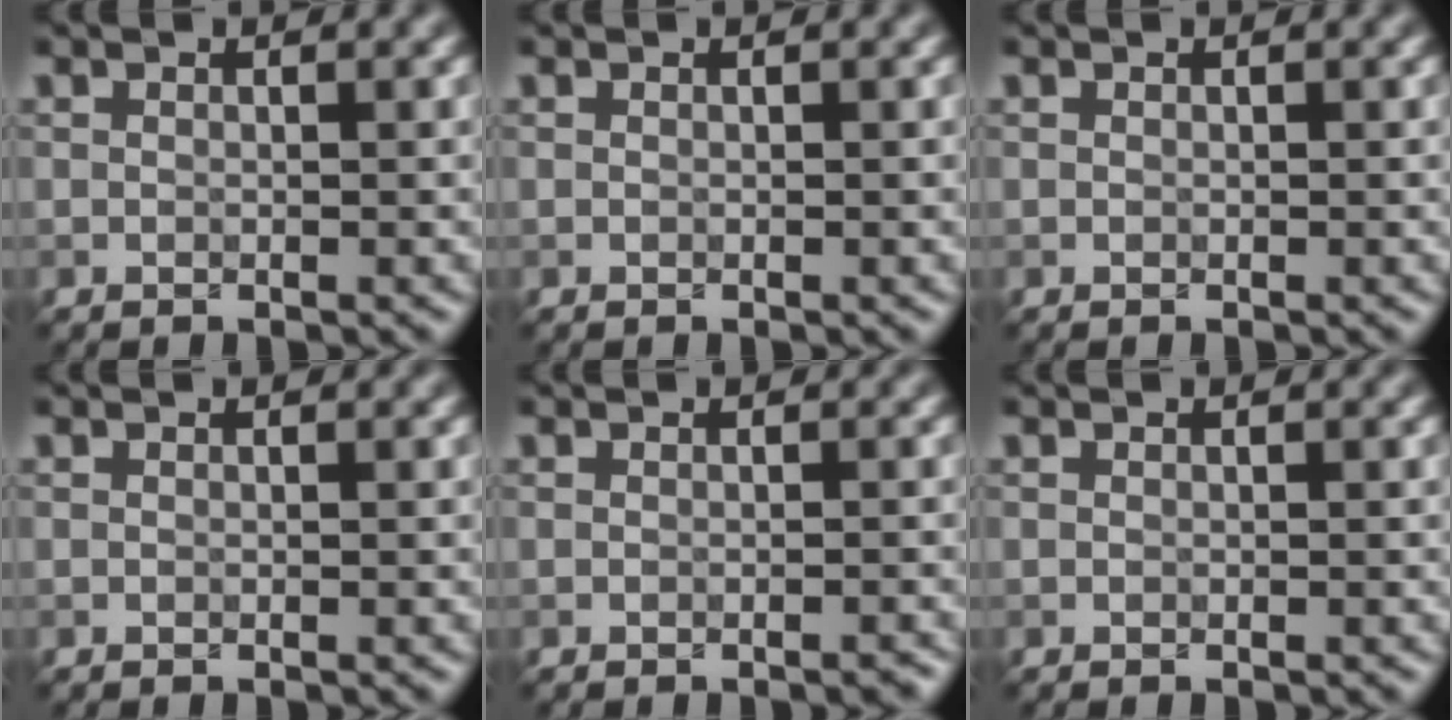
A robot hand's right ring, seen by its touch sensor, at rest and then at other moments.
{"total": 0.0}
{"total": 0.0}
{"total": 0.0}
{"total": 0.6, "force": [-0.5, 0.1, 0.3], "torque": [-0.002, 0.001, -0.007]}
{"total": 0.0}